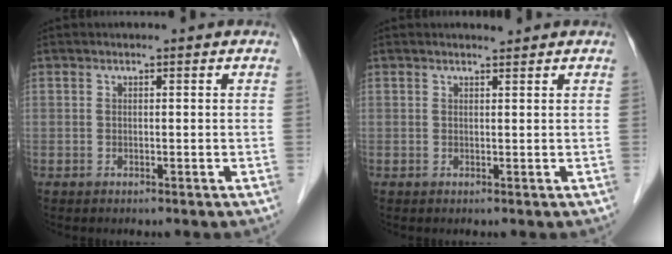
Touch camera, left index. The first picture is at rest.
{"total": 0.9, "force": [0.9, -0.1, 0.1], "torque": [-0.010, -0.002, 0.017]}